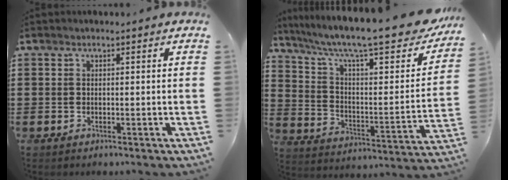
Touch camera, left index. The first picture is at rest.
{"total": 11.6, "force": [8.6, 2.0, 7.4], "torque": [-0.148, -0.058, 0.137]}